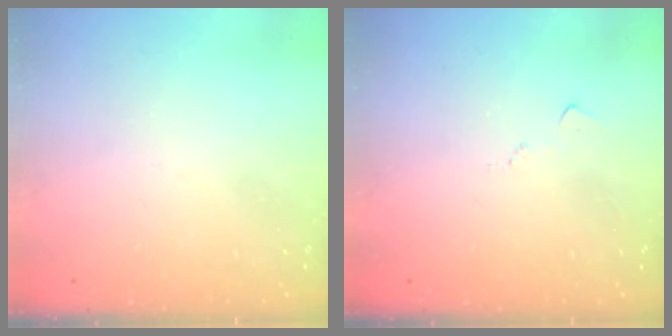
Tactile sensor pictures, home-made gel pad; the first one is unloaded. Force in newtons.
{"total": 5.1, "press": 5.1, "slide": 0.6}